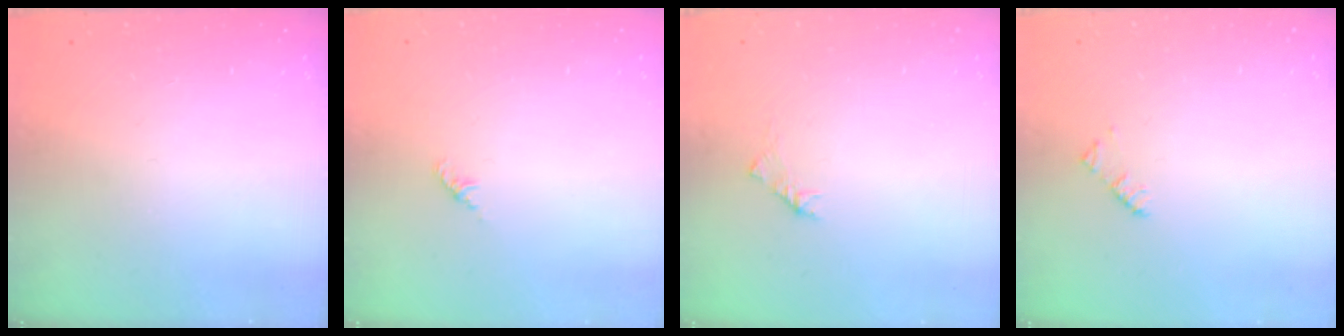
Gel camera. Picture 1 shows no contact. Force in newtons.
{"total": 1.8, "press": 1.7, "slide": 0.6}
{"total": 1.6, "press": 1.4, "slide": 0.6}
{"total": 1.9, "press": 1.9, "slide": 0.3}